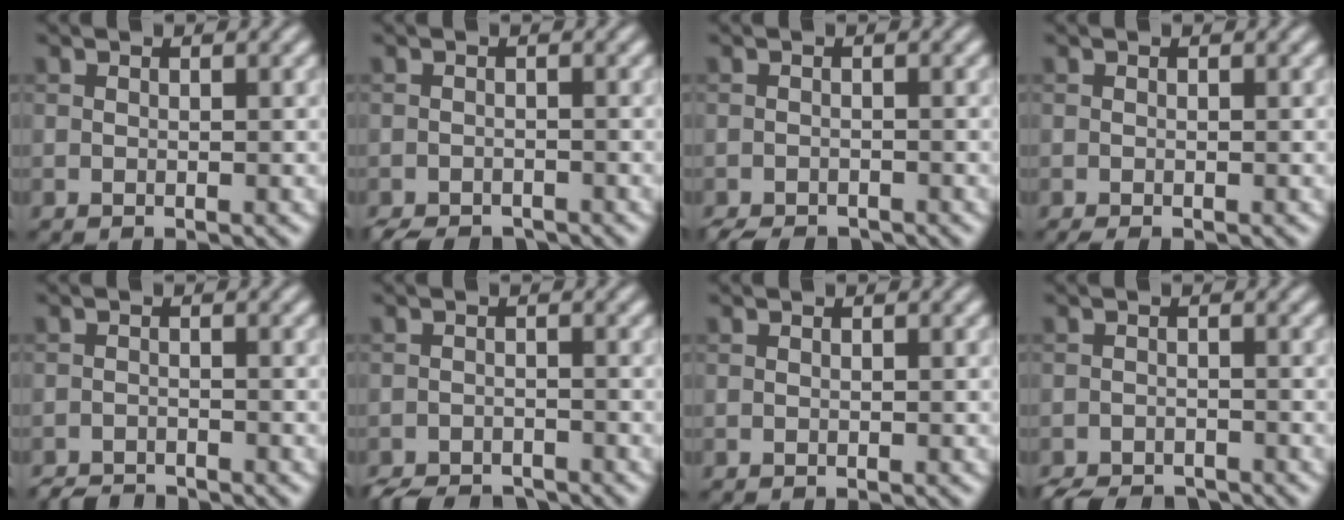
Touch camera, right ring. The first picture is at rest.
{"total": 2.8, "force": [-2.7, 0.7, 0.6], "torque": [-0.007, -0.008, -0.048]}
{"total": 2.5, "force": [-2.3, 0.6, 0.6], "torque": [-0.005, -0.006, -0.042]}
{"total": 0.7, "force": [-0.5, 0.1, 0.4], "torque": [-0.005, -0.001, -0.007]}
{"total": 2.3, "force": [-2.3, 0.4, 0.3], "torque": [-0.002, -0.006, -0.044]}
{"total": 4.2, "force": [-3.9, 1.1, 0.9], "torque": [-0.012, -0.013, -0.068]}
{"total": 0.0}
{"total": 3.8, "force": [-3.5, 1.0, 0.8], "torque": [-0.011, -0.011, -0.062]}